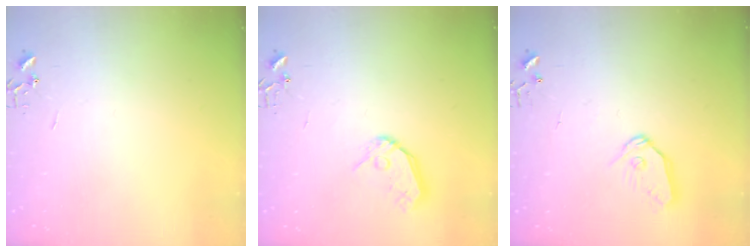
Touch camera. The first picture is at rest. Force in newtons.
{"total": 10.5, "press": 10.5, "slide": 1.3}
{"total": 8.9, "press": 8.8, "slide": 0.6}